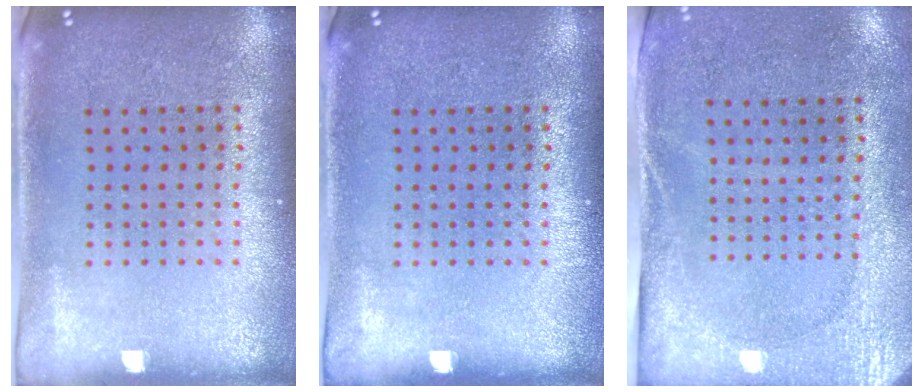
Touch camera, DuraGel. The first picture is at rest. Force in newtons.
{"total": 0.0}
{"total": 2.7, "press": 2.1, "slide": 1.6}